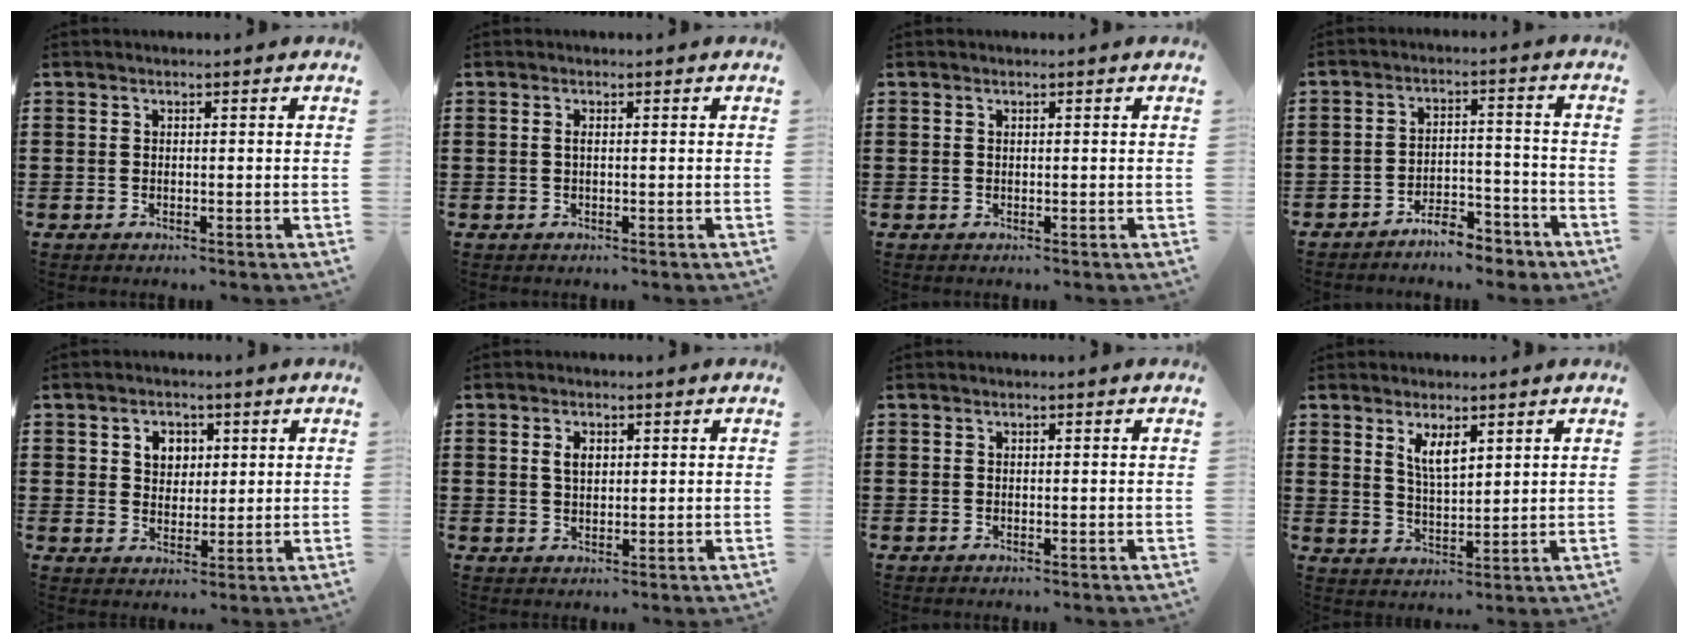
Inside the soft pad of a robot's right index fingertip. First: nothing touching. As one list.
[{"total": 0.6, "force": [-0.1, 0.0, 0.6], "torque": [-0.012, -0.002, -0.001]}, {"total": 0.0}, {"total": 5.5, "force": [-5.2, 1.0, 1.4], "torque": [-0.021, 0.014, -0.102]}, {"total": 3.7, "force": [1.3, 3.1, 1.6], "torque": [-0.036, 0.009, 0.018]}, {"total": 2.5, "force": [0.8, 1.4, 1.8], "torque": [-0.040, 0.007, 0.014]}, {"total": 0.0}, {"total": 4.2, "force": [2.4, 1.4, 3.1], "torque": [-0.066, 0.003, 0.043]}]